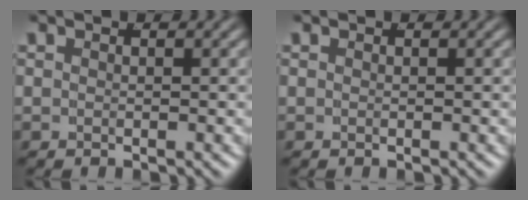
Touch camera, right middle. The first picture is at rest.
{"total": 0.0}